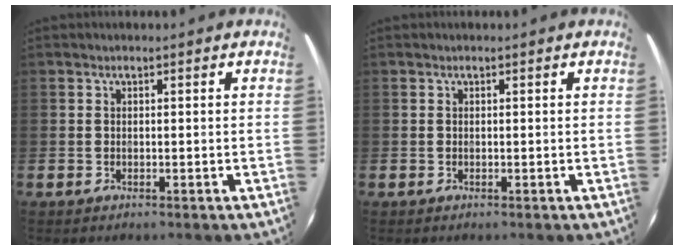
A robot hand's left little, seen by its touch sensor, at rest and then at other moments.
{"total": 0.0}